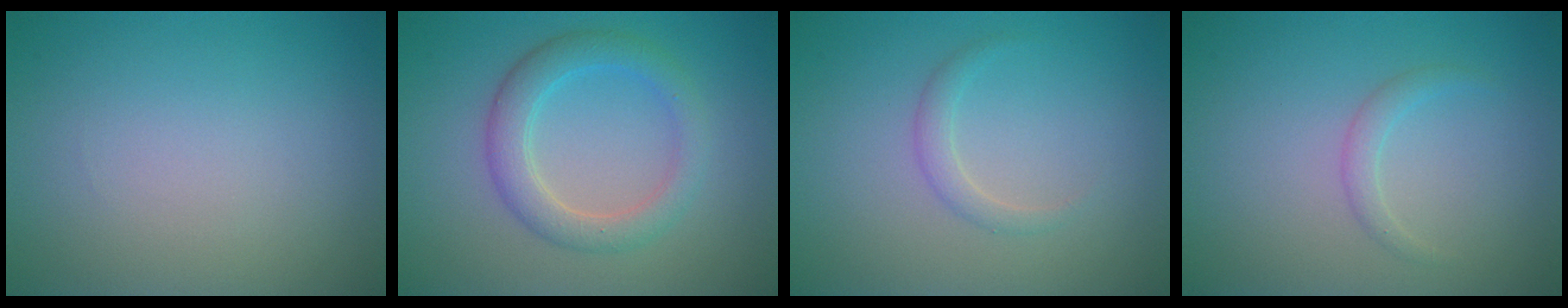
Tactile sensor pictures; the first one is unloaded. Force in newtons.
{"total": 3.6, "press": 3.6, "slide": 0.2}
{"total": 1.2, "press": 1.2, "slide": 0.0}
{"total": 1.2, "press": 1.2, "slide": 0.1}